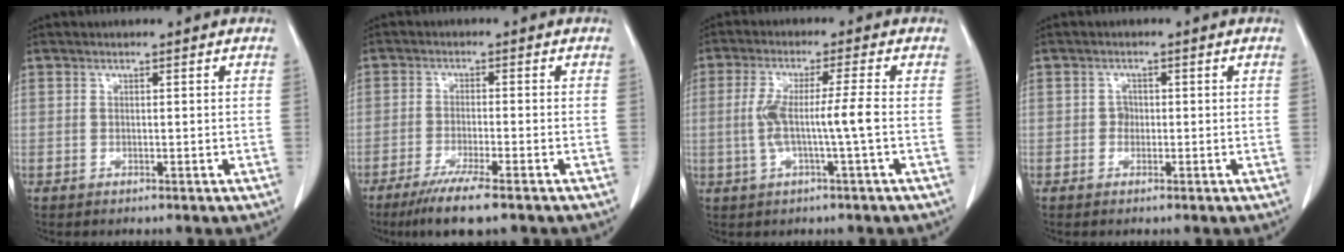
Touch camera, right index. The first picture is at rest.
{"total": 7.7, "force": [-5.4, 0.0, 5.4], "torque": [-0.090, -0.019, -0.088]}
{"total": 6.7, "force": [-0.8, -0.5, 6.6], "torque": [-0.134, 0.008, -0.014]}
{"total": 1.3, "force": [-0.2, 1.2, 0.5], "torque": [-0.004, 0.005, -0.004]}